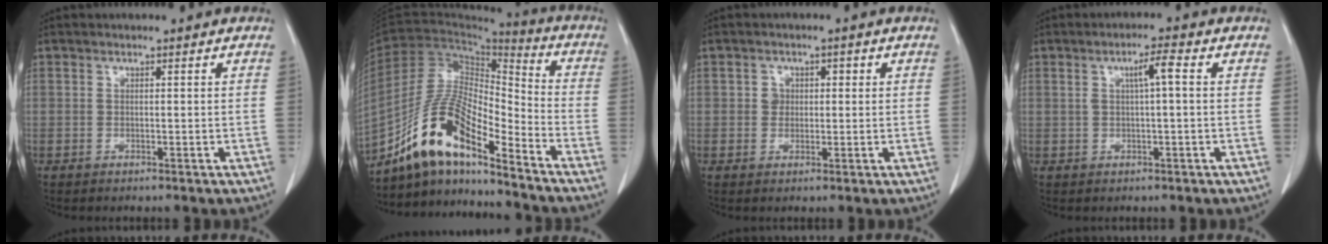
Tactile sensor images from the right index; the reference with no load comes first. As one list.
[{"total": 14.0, "force": [-10.8, 2.8, 8.5], "torque": [-0.171, 0.018, -0.196]}, {"total": 2.3, "force": [0.3, 2.1, 1.0], "torque": [-0.012, 0.009, 0.004]}, {"total": 3.5, "force": [0.8, 0.2, 3.4], "torque": [-0.059, 0.008, 0.014]}]